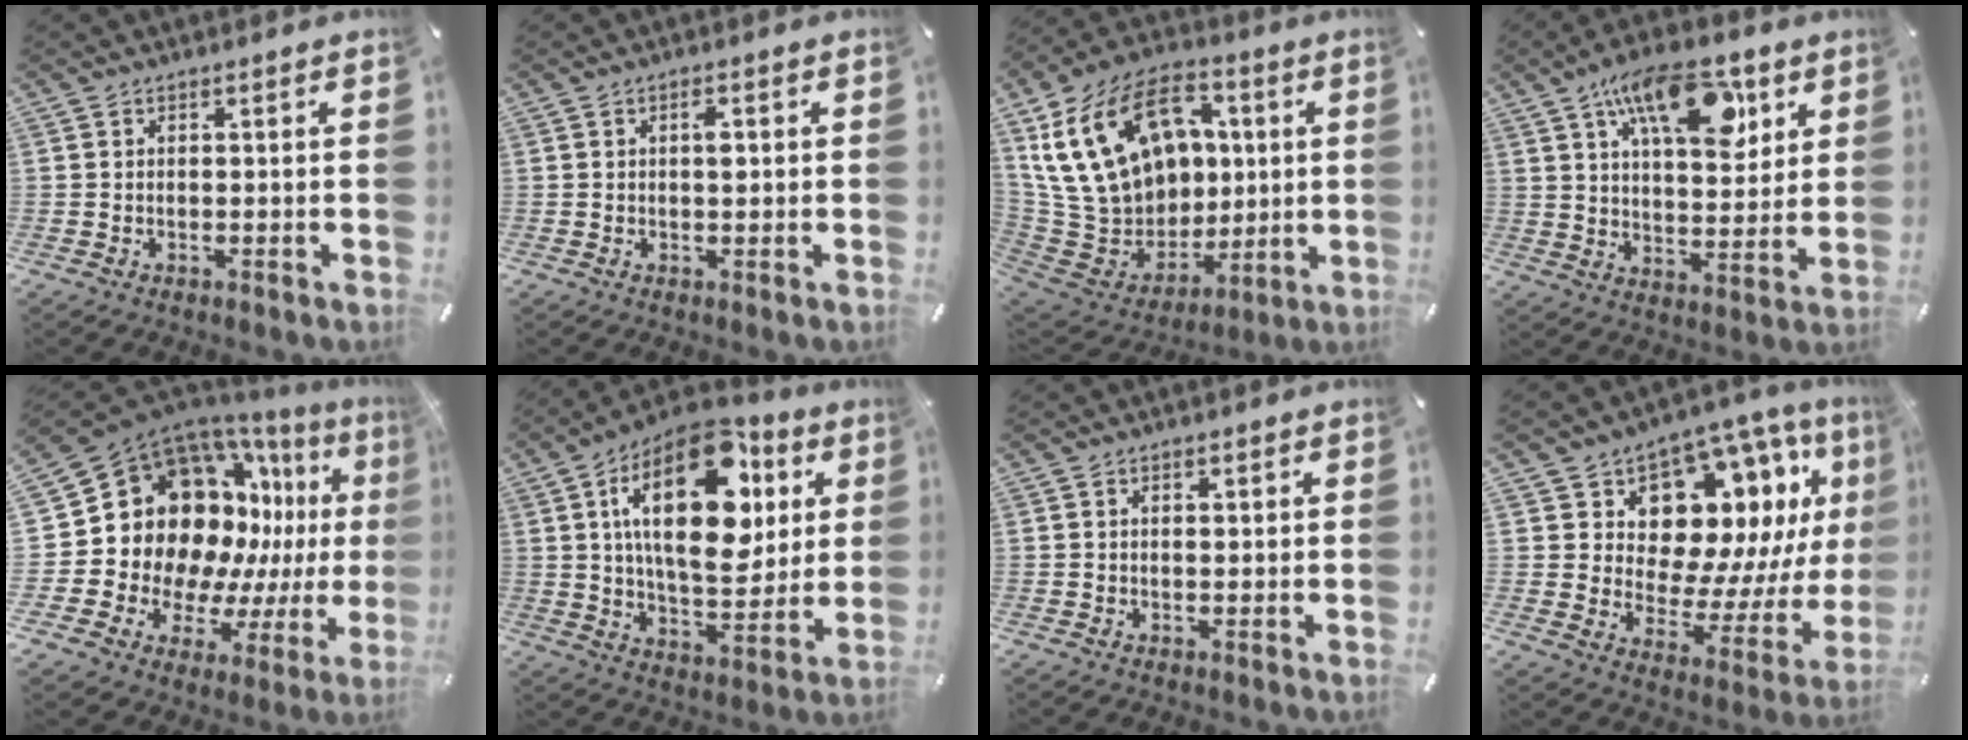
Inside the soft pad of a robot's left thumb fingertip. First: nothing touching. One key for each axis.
{"total": 2.4, "fx": 0.4, "fy": 1.1, "fz": 2.1, "tx": -0.027, "ty": -0.001, "tz": 0.001}
{"total": 24.0, "fx": 7.8, "fy": 18.0, "fz": 13.9, "tx": -0.271, "ty": -0.031, "tz": 0.161}
{"total": 17.0, "fx": 8.7, "fy": 8.3, "fz": 12.0, "tx": -0.184, "ty": -0.028, "tz": 0.143}
{"total": 18.4, "fx": 5.4, "fy": 14.7, "fz": 9.6, "tx": -0.160, "ty": -0.095, "tz": 0.137}
{"total": 25.5, "fx": 8.7, "fy": 13.8, "fz": 19.6, "tx": -0.337, "ty": -0.036, "tz": 0.139}
{"total": 1.4, "fx": 0.4, "fy": 0.9, "fz": 1.0, "tx": -0.021, "ty": 0.006, "tz": 0.006}
{"total": 15.3, "fx": 8.6, "fy": 10.2, "fz": 7.5, "tx": -0.106, "ty": -0.087, "tz": 0.155}